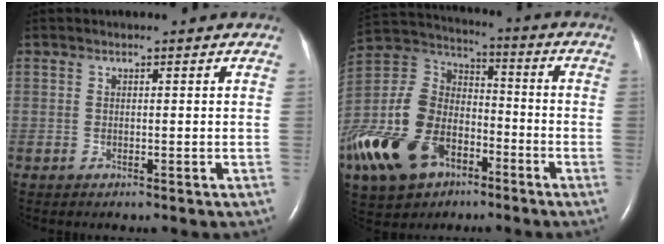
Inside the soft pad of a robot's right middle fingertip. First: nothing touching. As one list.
[{"total": 20.8, "force": [-10.6, 12.9, 12.4], "torque": [-0.314, -0.006, -0.193]}]